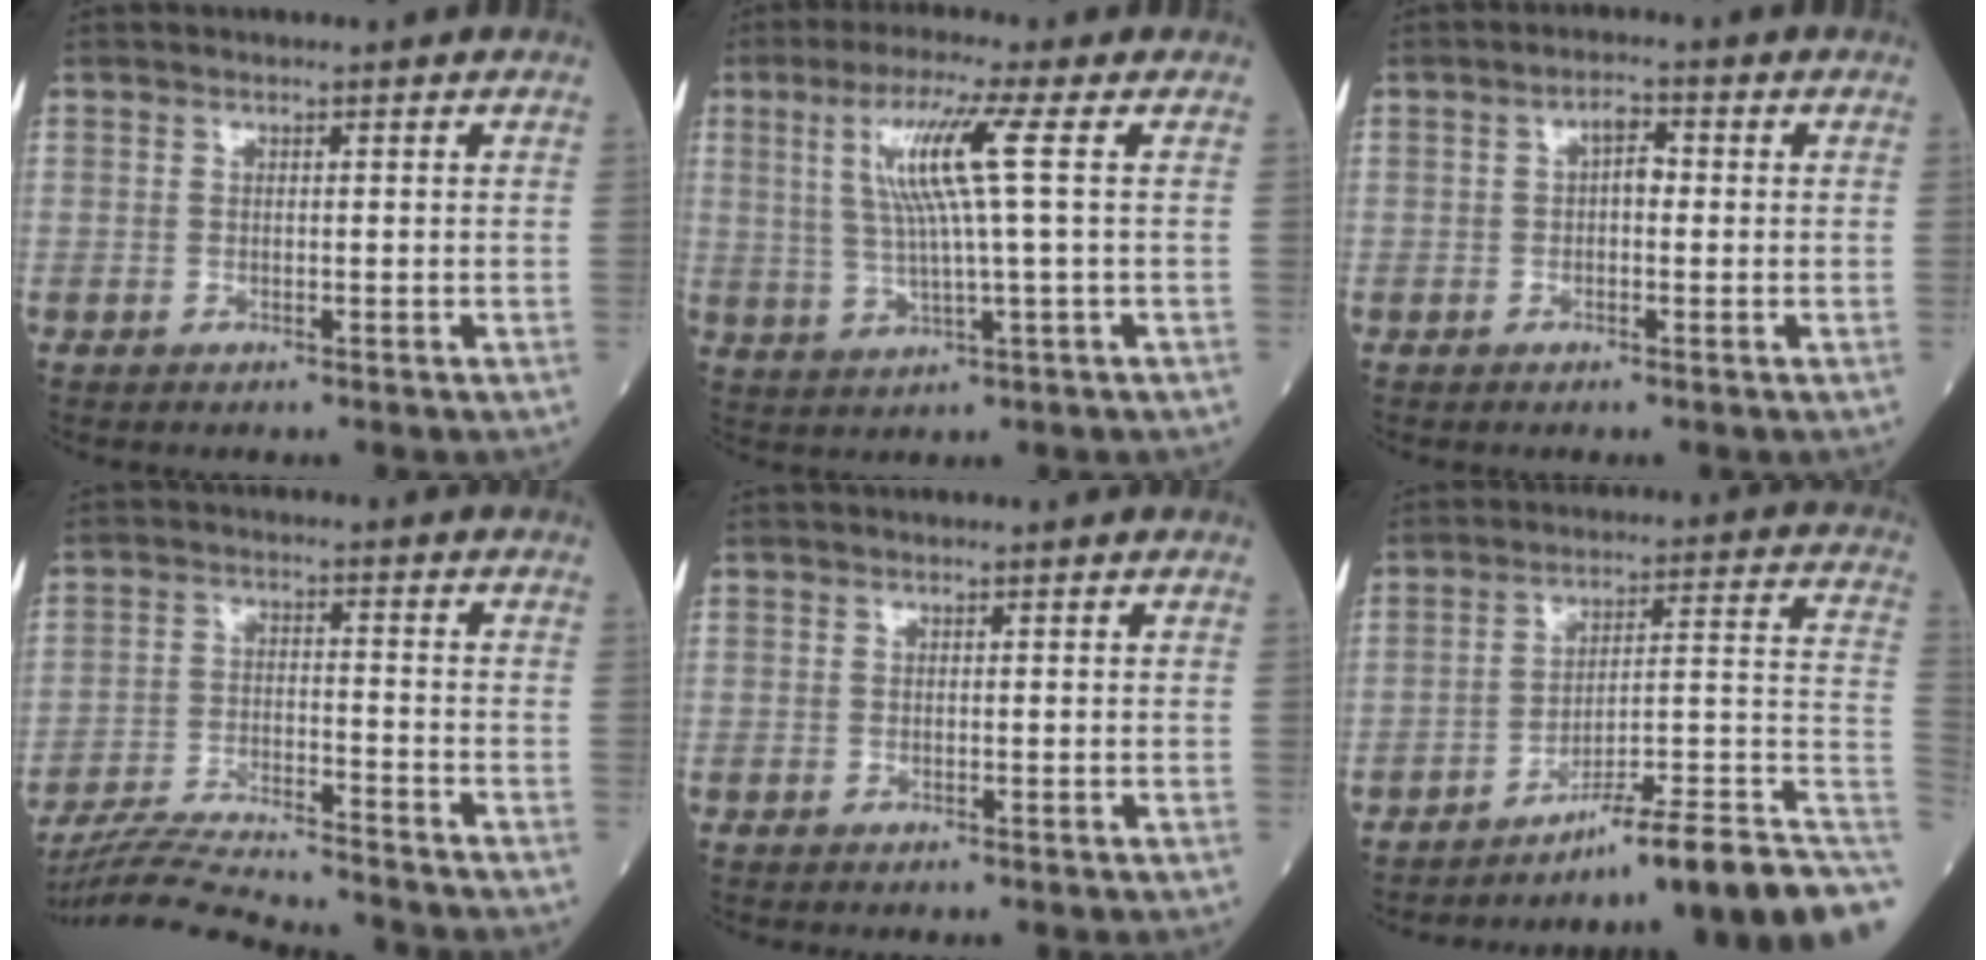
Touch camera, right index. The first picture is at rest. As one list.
[{"total": 8.7, "force": [2.3, -1.1, 8.4], "torque": [-0.166, 0.005, 0.048]}, {"total": 2.5, "force": [0.1, 1.2, 2.2], "torque": [-0.031, 0.012, -0.002]}, {"total": 13.8, "force": [-13.2, -0.3, 3.9], "torque": [-0.065, -0.008, -0.218]}, {"total": 0.0}, {"total": 18.0, "force": [-13.5, 0.1, 12.0], "torque": [-0.093, 0.037, -0.199]}]